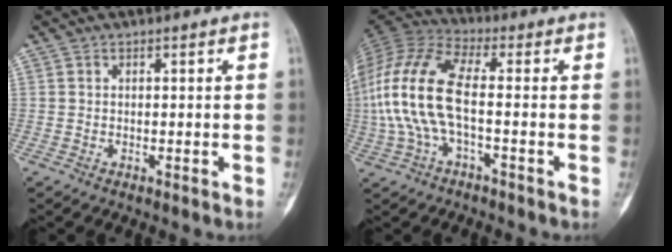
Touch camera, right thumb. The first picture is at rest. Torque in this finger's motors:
{"motor_torque": [2.46, 2.55, 2.24, -0.27, 0.32]}